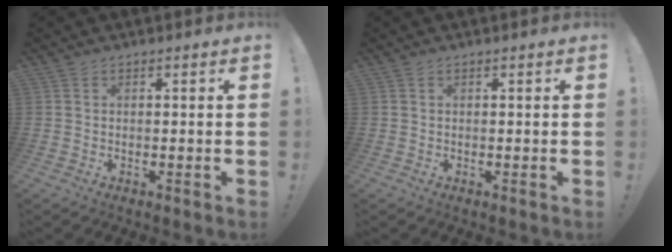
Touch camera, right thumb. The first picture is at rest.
{"total": 0.0}